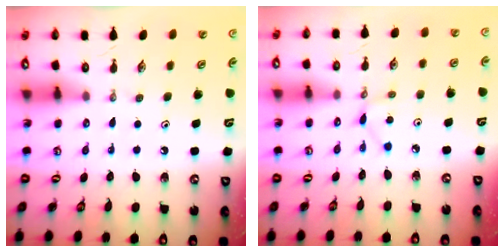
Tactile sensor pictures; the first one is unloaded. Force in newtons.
{"total": 2.1, "press": 2.1, "slide": 0.3}